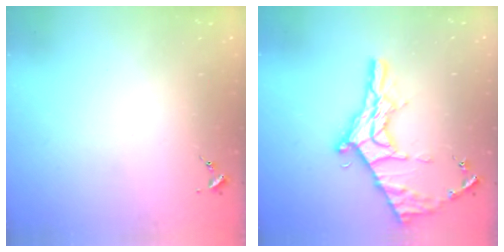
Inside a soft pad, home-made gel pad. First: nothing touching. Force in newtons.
{"total": 20.6, "press": 20.6, "slide": 1.6}